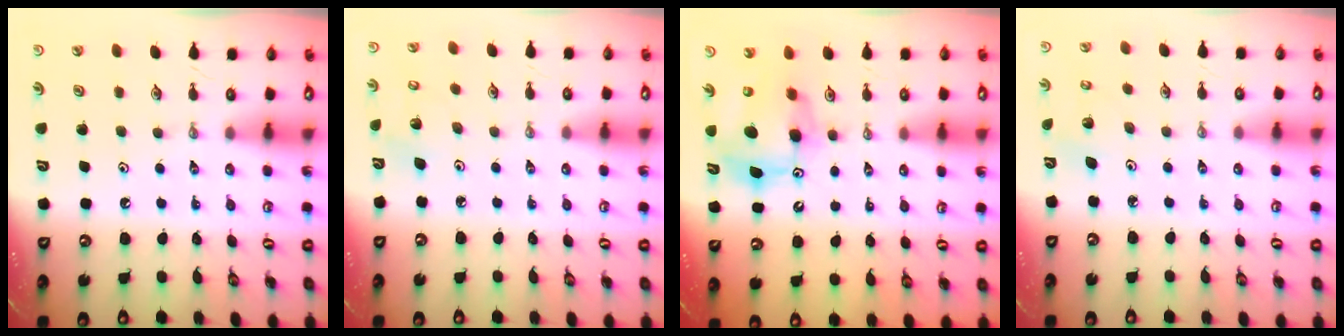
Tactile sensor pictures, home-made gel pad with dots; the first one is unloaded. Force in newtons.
{"total": 3.7, "press": 3.5, "slide": 1.4}
{"total": 10.1, "press": 10.0, "slide": 0.9}
{"total": 2.7, "press": 2.7, "slide": 0.2}